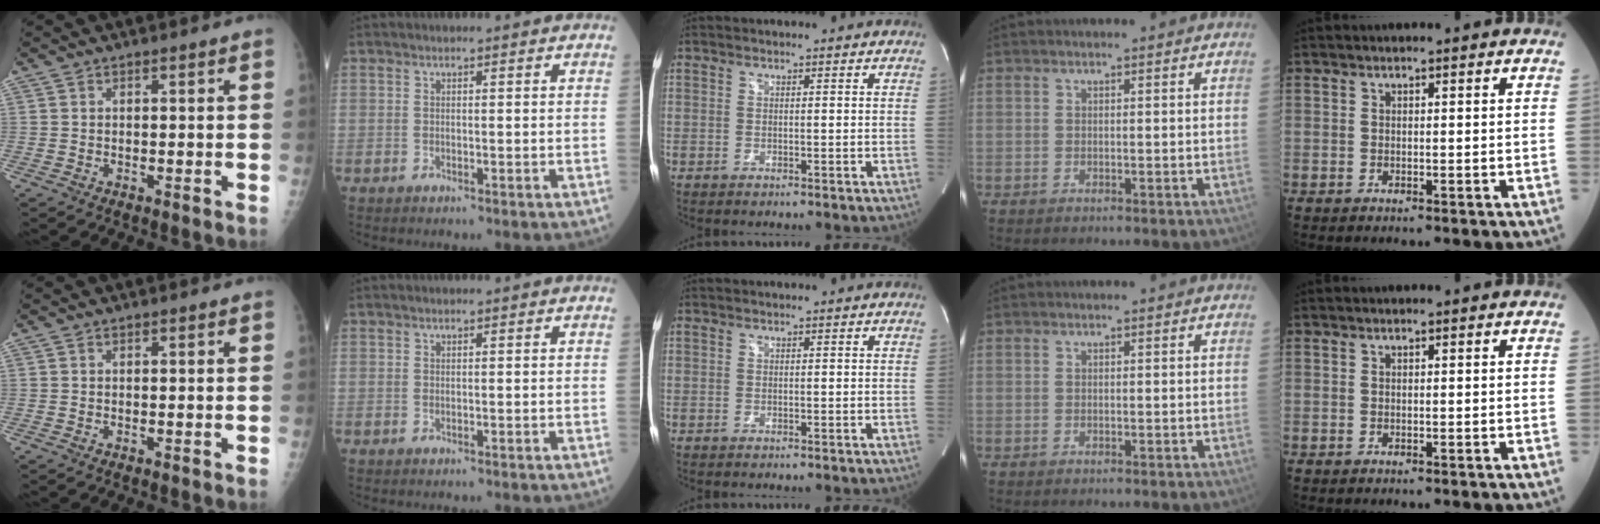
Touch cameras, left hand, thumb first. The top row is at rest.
{}